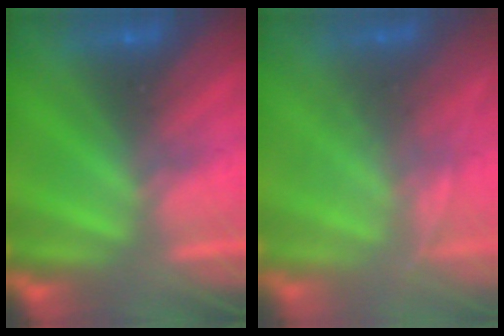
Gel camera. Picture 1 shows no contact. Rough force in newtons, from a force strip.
{"total": 1.9}